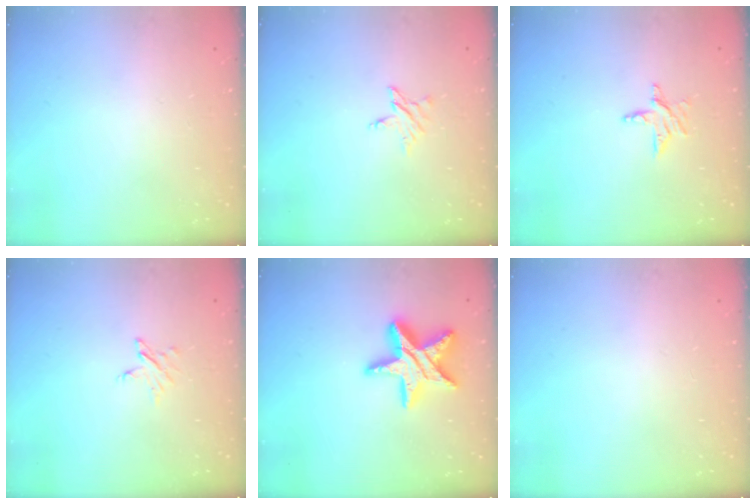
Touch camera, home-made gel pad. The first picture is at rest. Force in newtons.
{"total": 4.8, "press": 4.8, "slide": 0.4}
{"total": 5.5, "press": 5.5, "slide": 0.5}
{"total": 4.0, "press": 4.0, "slide": 0.5}
{"total": 15.9, "press": 15.9, "slide": 1.2}
{"total": 0.0}